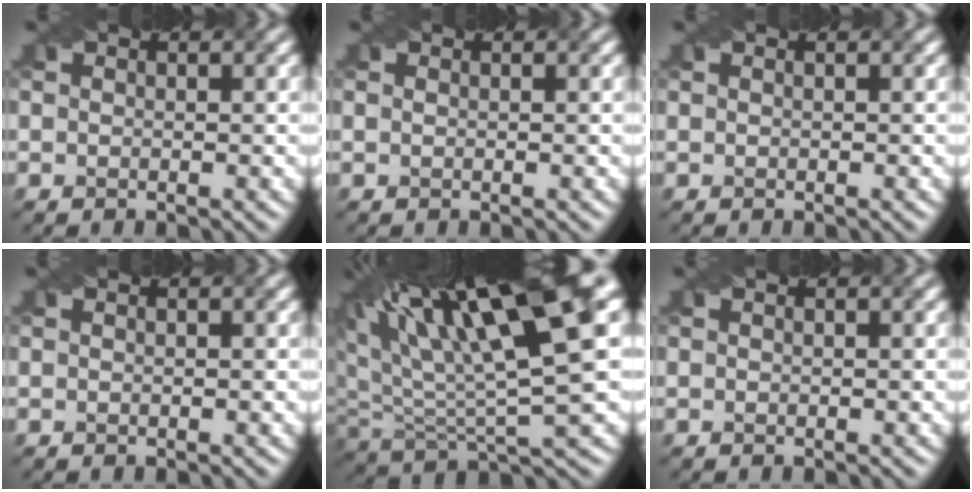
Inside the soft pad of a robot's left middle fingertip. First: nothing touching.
{"total": 0.5, "force": [0.4, 0.2, 0.3], "torque": [-0.006, -0.008, 0.000]}
{"total": 0.0}
{"total": 0.0}
{"total": 14.2, "force": [6.5, 3.3, 12.2], "torque": [-0.220, 0.014, 0.114]}
{"total": 0.0}